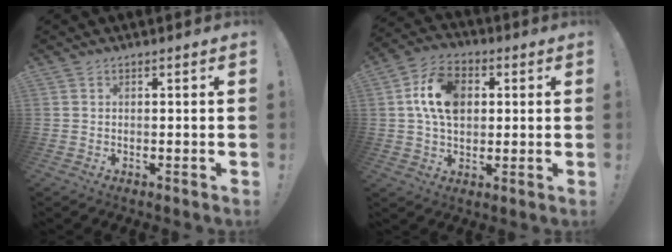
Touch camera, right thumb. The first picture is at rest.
{"total": 13.3, "force": [2.8, 9.3, 9.1], "torque": [-0.162, 0.012, 0.054]}